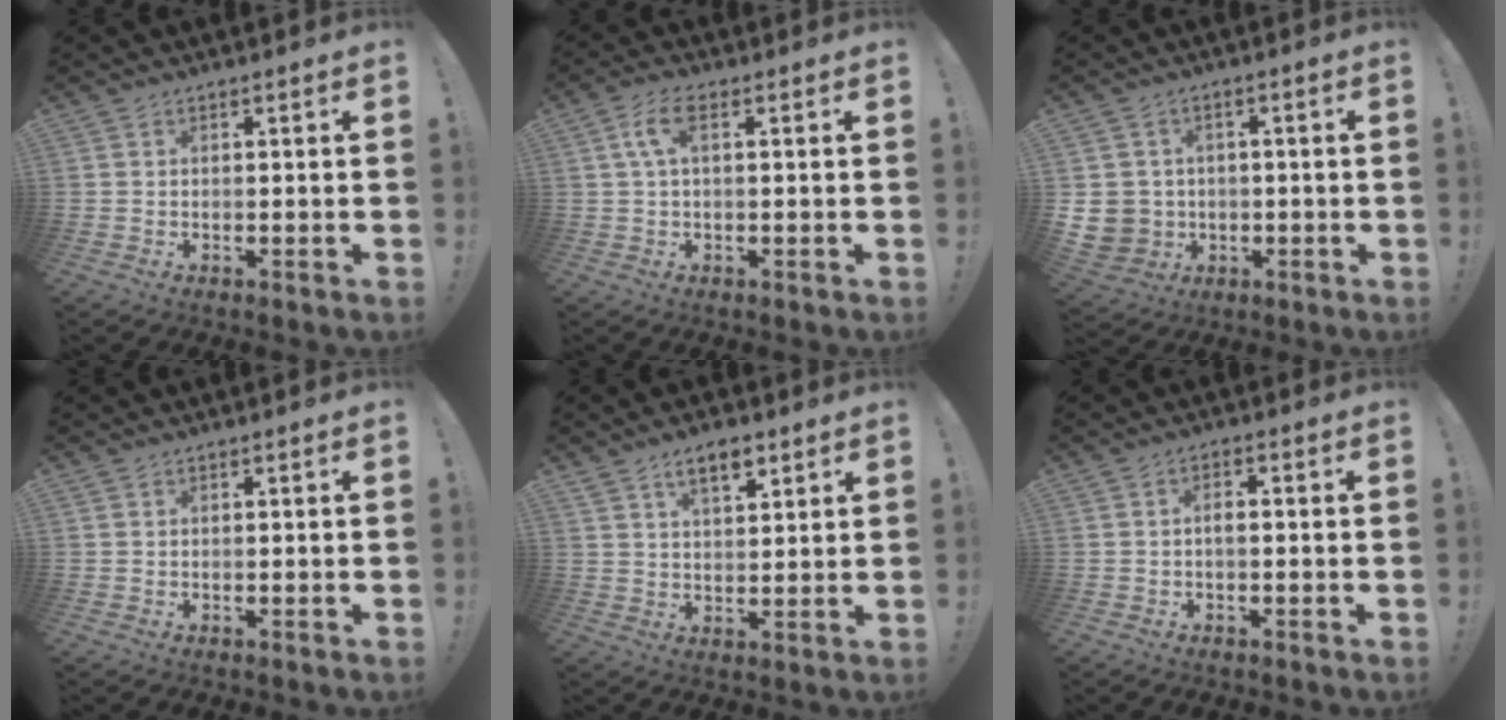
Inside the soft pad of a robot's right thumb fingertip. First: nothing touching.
{"total": 5.8, "force": [1.4, 2.4, 5.1], "torque": [-0.108, 0.007, 0.026]}
{"total": 6.5, "force": [-0.4, 6.2, 1.9], "torque": [-0.047, 0.003, -0.002]}
{"total": 0.0}
{"total": 7.6, "force": [4.9, 3.4, 4.8], "torque": [-0.071, -0.018, 0.086]}
{"total": 2.1, "force": [-0.6, 0.7, 1.9], "torque": [-0.043, 0.005, -0.015]}